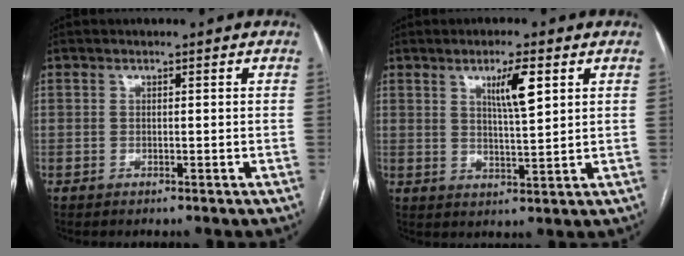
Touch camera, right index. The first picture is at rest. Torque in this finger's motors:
{"motor_torque": [0.60, 0.58, 0.16, 0.05]}